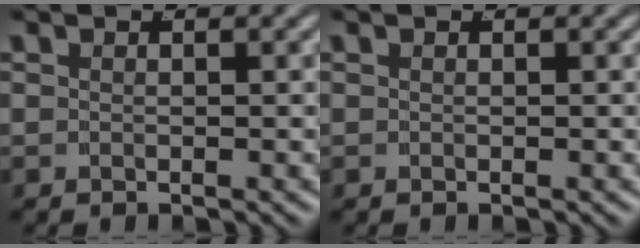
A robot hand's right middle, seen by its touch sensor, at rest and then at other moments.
{"total": 0.0}